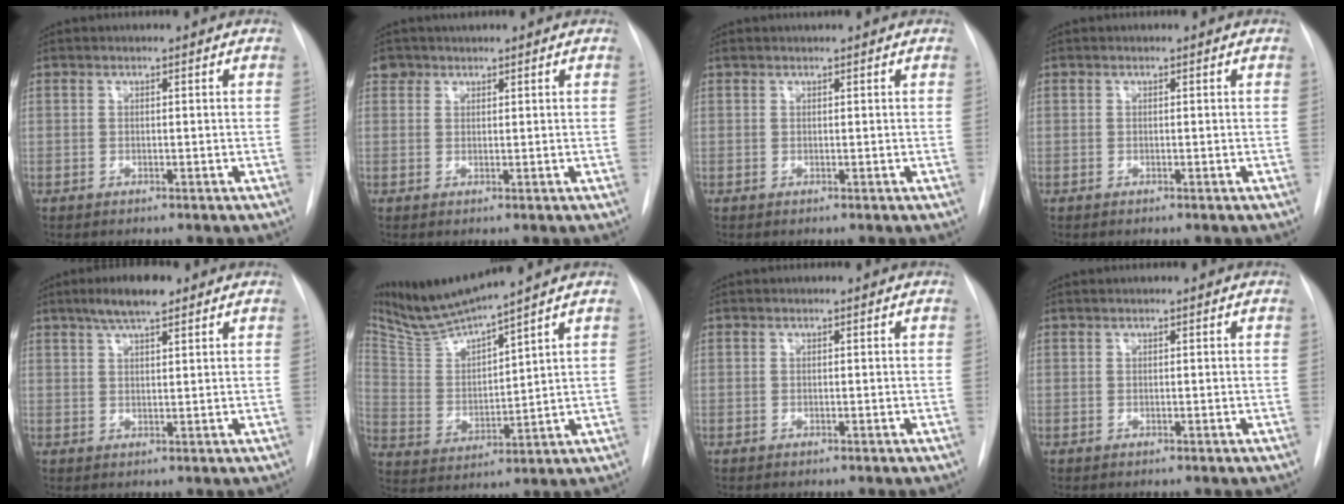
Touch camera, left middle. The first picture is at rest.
{"total": 1.5, "force": [1.2, 0.9, -0.2], "torque": [0.010, 0.008, 0.017]}
{"total": 0.6, "force": [0.6, 0.0, 0.1], "torque": [-0.009, 0.009, 0.013]}
{"total": 0.0}
{"total": 5.7, "force": [4.0, 1.1, 3.9], "torque": [-0.075, 0.009, 0.067]}
{"total": 10.6, "force": [9.8, -1.1, 4.0], "torque": [-0.088, -0.003, 0.198]}
{"total": 0.0}
{"total": 0.0}